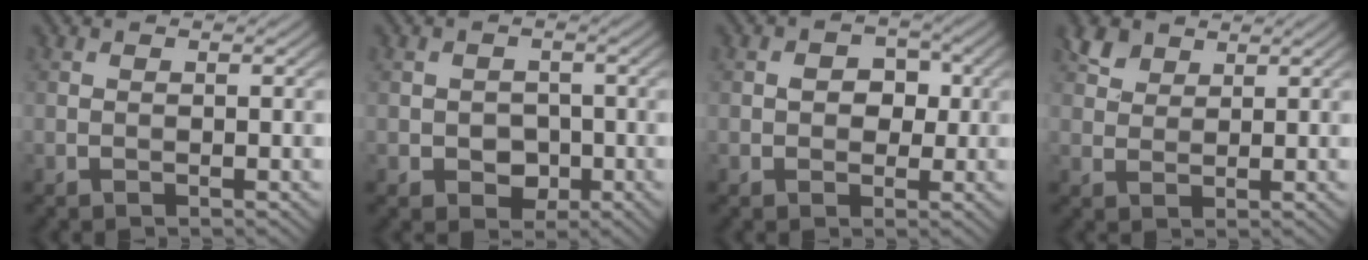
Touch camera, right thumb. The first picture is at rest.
{"total": 2.9, "force": [-0.7, 2.5, 1.4], "torque": [-0.026, -0.006, -0.014]}
{"total": 2.9, "force": [0.2, 2.4, 1.6], "torque": [-0.030, 0.002, -0.004]}
{"total": 3.6, "force": [2.6, 2.0, 1.5], "torque": [-0.036, 0.006, 0.056]}